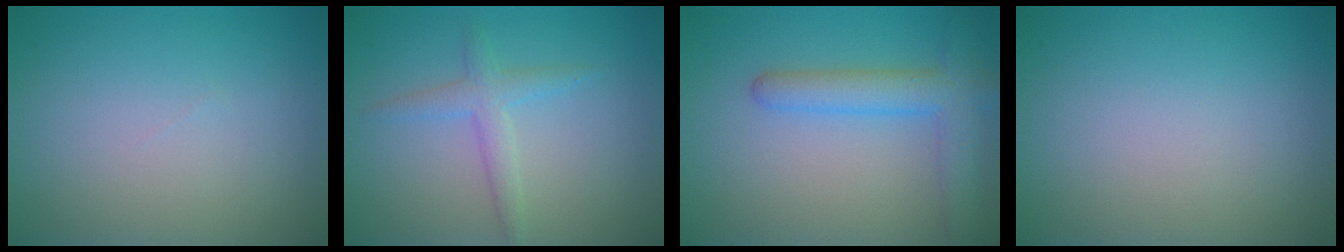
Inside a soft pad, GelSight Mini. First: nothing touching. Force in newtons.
{"total": 2.2, "press": 2.2, "slide": 0.1}
{"total": 4.2, "press": 4.2, "slide": 0.2}
{"total": 0.0}